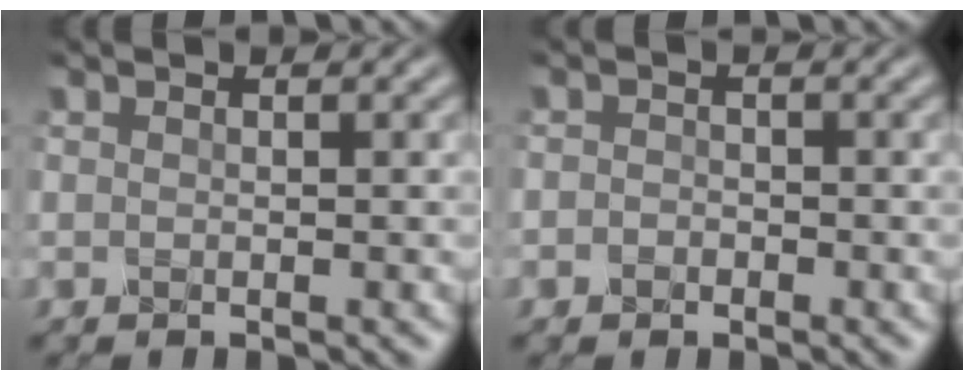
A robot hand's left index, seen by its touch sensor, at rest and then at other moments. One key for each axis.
{"total": 1.0, "fx": -0.5, "fy": 0.8, "fz": 0.3, "tx": -0.005, "ty": -0.001, "tz": -0.011}